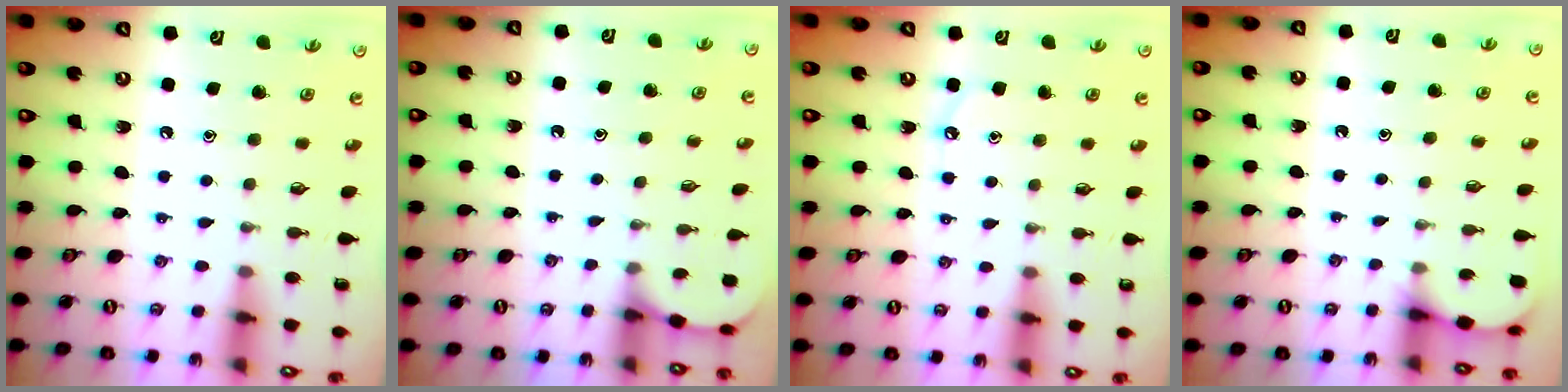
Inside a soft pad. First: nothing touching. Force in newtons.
{"total": 1.8, "press": 1.8, "slide": 0.2}
{"total": 3.5, "press": 3.4, "slide": 0.5}
{"total": 2.8, "press": 2.8, "slide": 0.3}